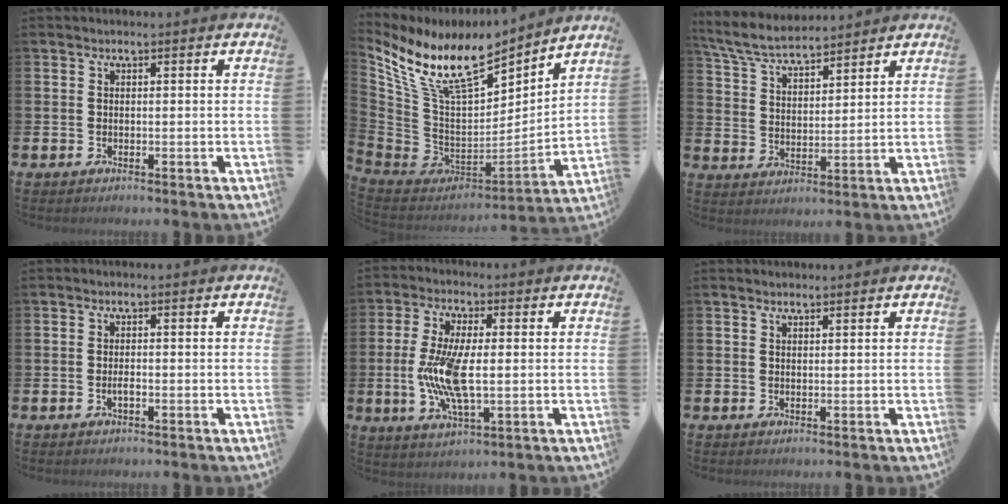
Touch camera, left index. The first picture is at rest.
{"total": 11.9, "force": [9.0, 4.1, 6.5], "torque": [-0.176, -0.056, 0.162]}
{"total": 6.6, "force": [6.3, 1.2, 1.5], "torque": [-0.056, -0.027, 0.115]}
{"total": 1.0, "force": [-0.3, 0.3, 0.9], "torque": [-0.021, 0.000, -0.005]}
{"total": 9.4, "force": [-0.2, 3.7, 8.6], "torque": [-0.177, -0.005, -0.006]}
{"total": 1.1, "force": [1.1, 0.2, 0.2], "torque": [0.008, -0.003, 0.016]}